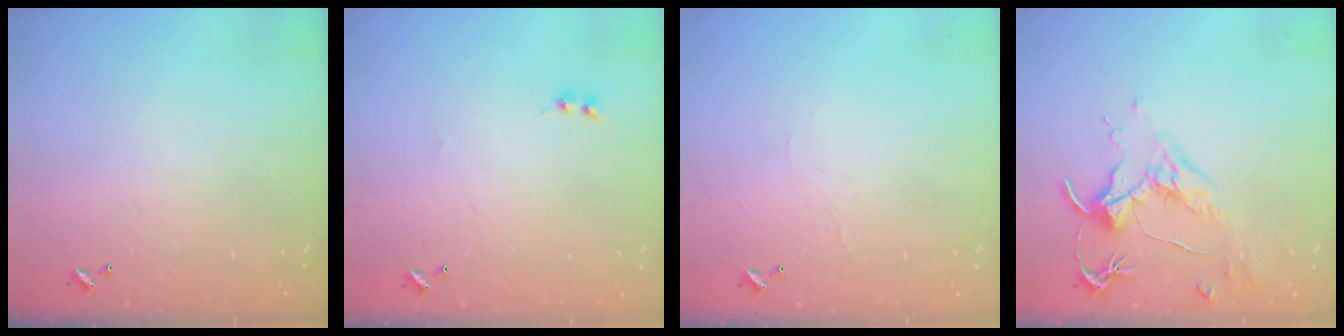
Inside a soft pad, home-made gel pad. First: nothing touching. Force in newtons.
{"total": 2.0, "press": 2.0, "slide": 0.5}
{"total": 0.9, "press": 0.7, "slide": 0.6}
{"total": 1.8, "press": 1.6, "slide": 0.9}